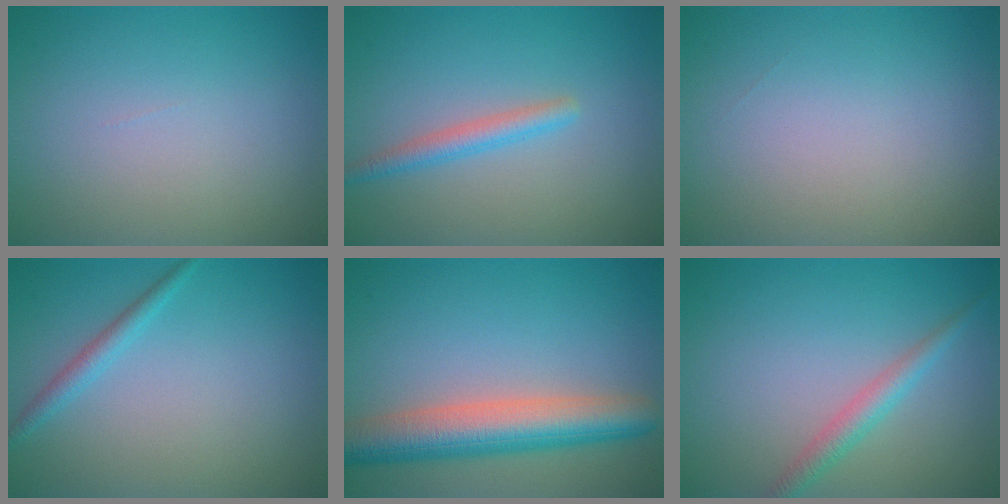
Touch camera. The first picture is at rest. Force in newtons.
{"total": 2.0, "press": 2.0, "slide": 0.1}
{"total": 0.0}
{"total": 1.5, "press": 1.5, "slide": 0.1}
{"total": 7.1, "press": 7.1, "slide": 0.4}
{"total": 2.2, "press": 2.2, "slide": 0.1}